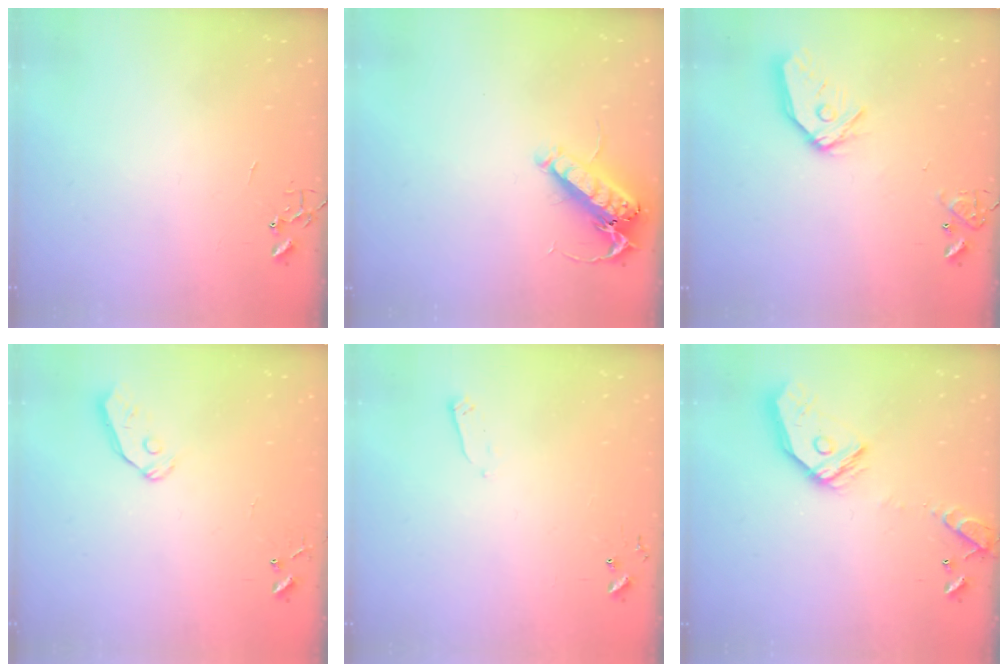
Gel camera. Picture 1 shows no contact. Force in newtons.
{"total": 14.4, "press": 14.2, "slide": 2.0}
{"total": 13.7, "press": 13.6, "slide": 1.7}
{"total": 5.3, "press": 5.3, "slide": 0.4}
{"total": 2.4, "press": 2.4, "slide": 0.4}
{"total": 16.2, "press": 16.1, "slide": 2.1}